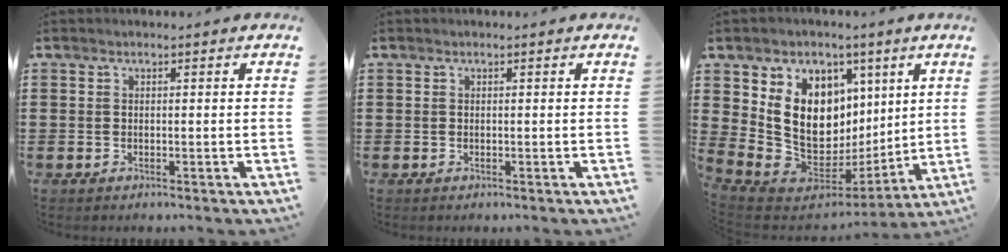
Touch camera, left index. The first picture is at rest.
{"total": 0.0}
{"total": 13.8, "force": [3.5, 10.9, 7.7], "torque": [-0.190, -0.028, 0.076]}